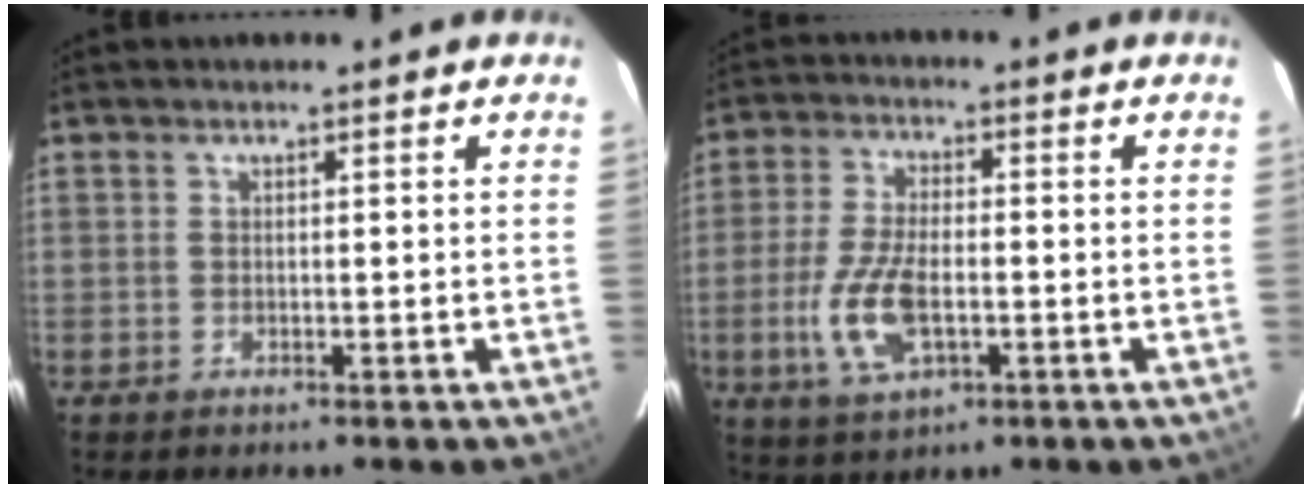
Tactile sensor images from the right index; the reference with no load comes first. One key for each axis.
{"total": 10.6, "fx": -2.7, "fy": 4.6, "fz": 9.1, "tx": -0.198, "ty": -0.006, "tz": -0.049}